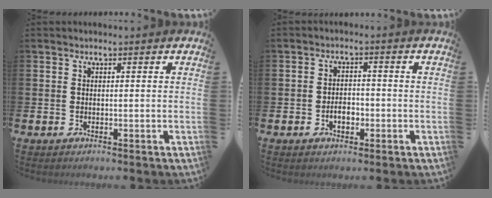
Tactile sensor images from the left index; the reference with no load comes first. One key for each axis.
{"total": 2.9, "fx": -1.0, "fy": 1.8, "fz": 2.1, "tx": -0.031, "ty": 0.001, "tz": -0.022}